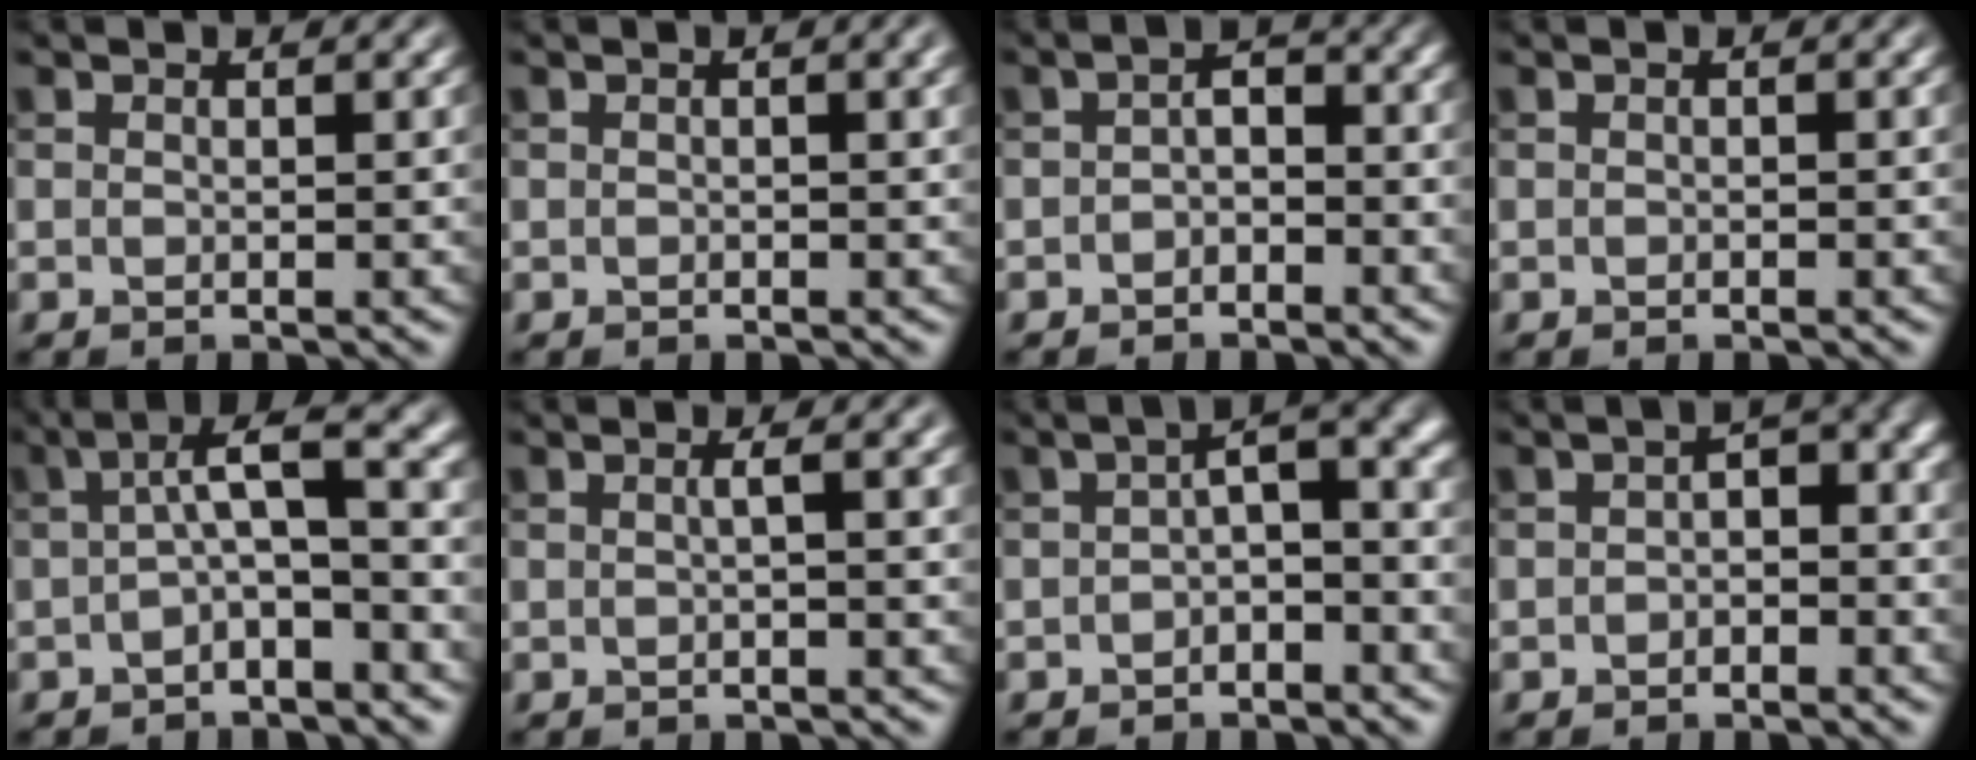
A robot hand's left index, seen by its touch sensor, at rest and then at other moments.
{"total": 1.8, "force": [0.6, 0.6, 1.6], "torque": [-0.015, 0.007, 0.005]}
{"total": 2.3, "force": [-1.1, 1.2, 1.5], "torque": [-0.029, 0.006, -0.025]}
{"total": 0.0}
{"total": 5.0, "force": [-0.1, 1.2, 4.8], "torque": [-0.076, 0.020, -0.012]}
{"total": 2.0, "force": [0.0, 0.6, 1.9], "torque": [-0.026, 0.008, -0.010]}
{"total": 4.3, "force": [-0.6, 1.6, 3.9], "torque": [-0.053, 0.013, -0.021]}
{"total": 2.7, "force": [-0.6, 1.6, 2.2], "torque": [-0.033, 0.005, -0.017]}